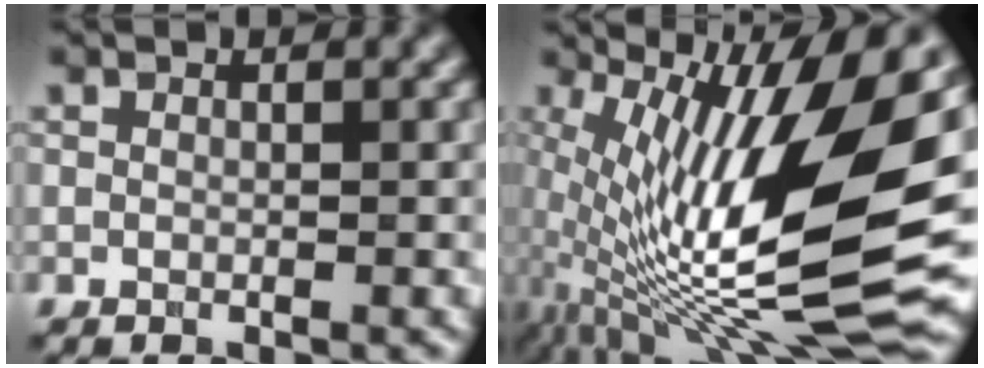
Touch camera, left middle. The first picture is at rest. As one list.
[{"total": 16.6, "force": [0.5, 5.9, 15.5], "torque": [-0.282, -0.004, 0.012]}]